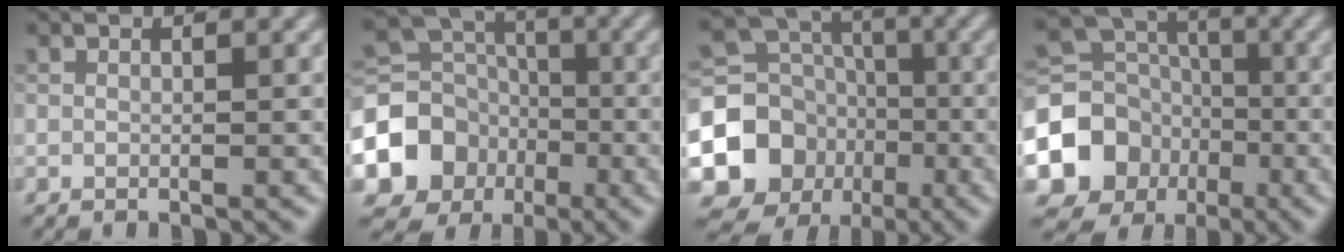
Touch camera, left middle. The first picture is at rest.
{"total": 8.5, "force": [-3.1, 7.2, 3.3], "torque": [-0.074, -0.005, -0.067]}
{"total": 10.5, "force": [-3.1, 9.2, 4.1], "torque": [-0.094, -0.015, -0.061]}
{"total": 9.4, "force": [-3.2, 8.0, 3.7], "torque": [-0.090, -0.011, -0.063]}